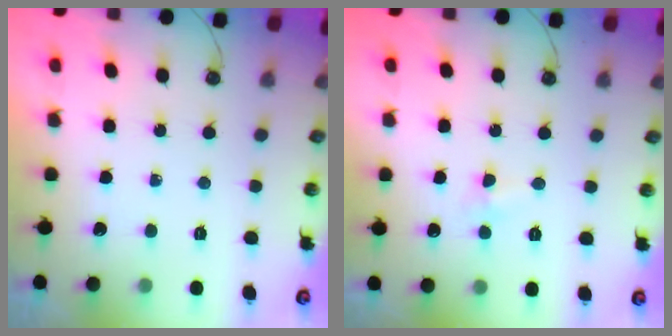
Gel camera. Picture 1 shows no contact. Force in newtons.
{"total": 3.8, "press": 3.7, "slide": 0.6}